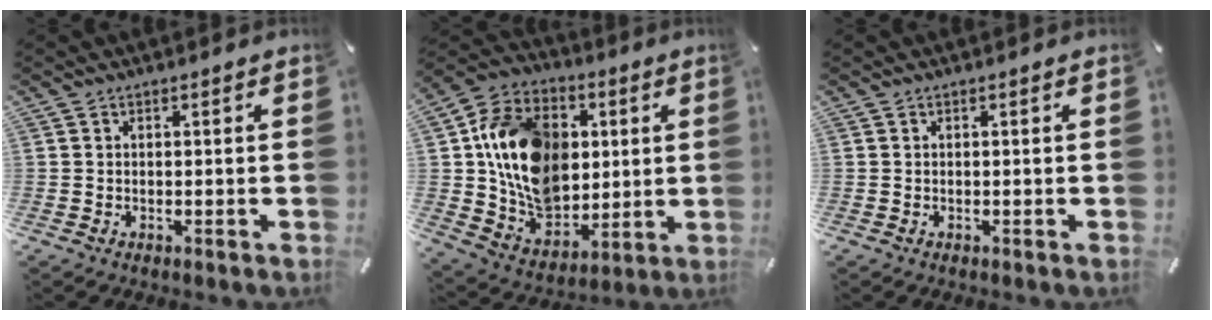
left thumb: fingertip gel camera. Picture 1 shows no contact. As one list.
[{"total": 17.8, "force": [1.8, 14.8, 9.7], "torque": [-0.202, -0.003, 0.044]}, {"total": 0.0}]